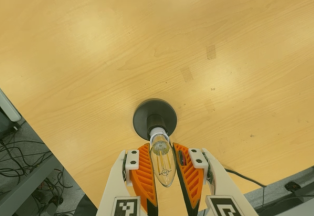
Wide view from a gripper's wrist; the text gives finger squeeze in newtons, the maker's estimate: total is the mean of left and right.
{"total": 10.9, "left": 10.6, "right": 11.2}